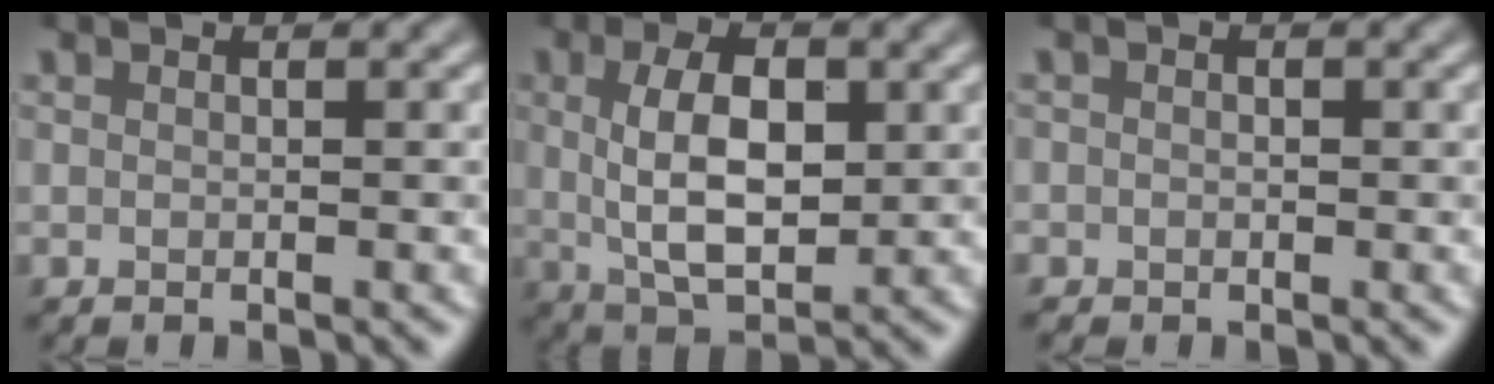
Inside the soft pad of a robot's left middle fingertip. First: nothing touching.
{"total": 6.5, "force": [0.9, 3.3, 5.6], "torque": [-0.105, 0.001, 0.020]}
{"total": 1.1, "force": [-0.1, 1.1, 0.1], "torque": [0.015, -0.003, -0.002]}